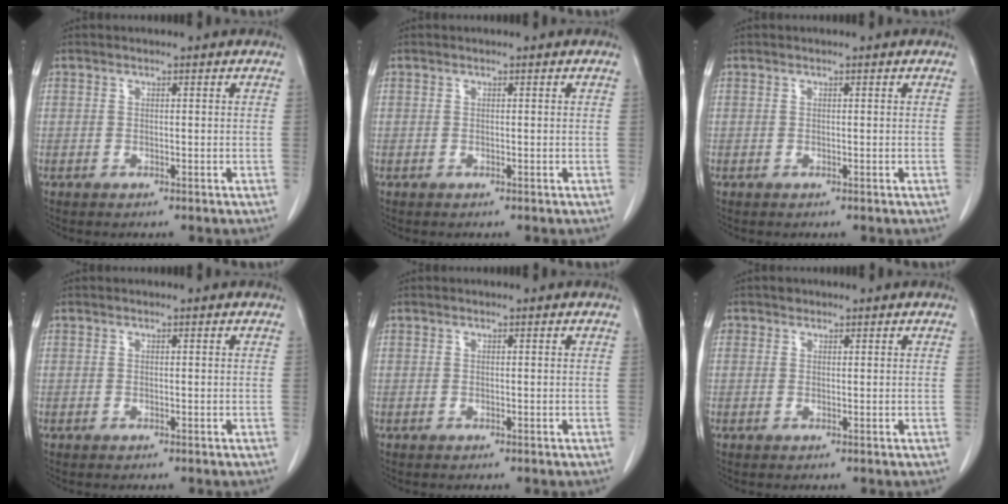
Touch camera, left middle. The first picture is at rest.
{"total": 0.0}
{"total": 0.0}
{"total": 0.0}
{"total": 0.0}
{"total": 0.9, "force": [0.5, 0.8, 0.1], "torque": [0.006, 0.003, 0.006]}